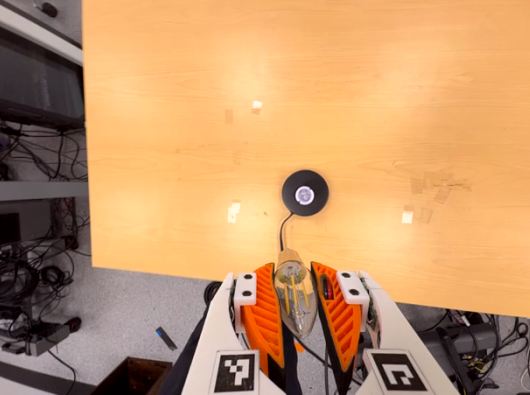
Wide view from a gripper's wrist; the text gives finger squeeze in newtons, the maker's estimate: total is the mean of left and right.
{"total": 20.5, "left": 22.2, "right": 18.7}